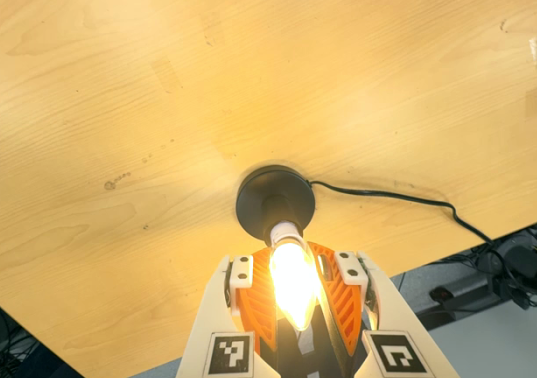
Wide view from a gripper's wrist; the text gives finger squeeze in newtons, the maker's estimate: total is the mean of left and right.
{"total": 17.1, "left": 16.8, "right": 17.4}